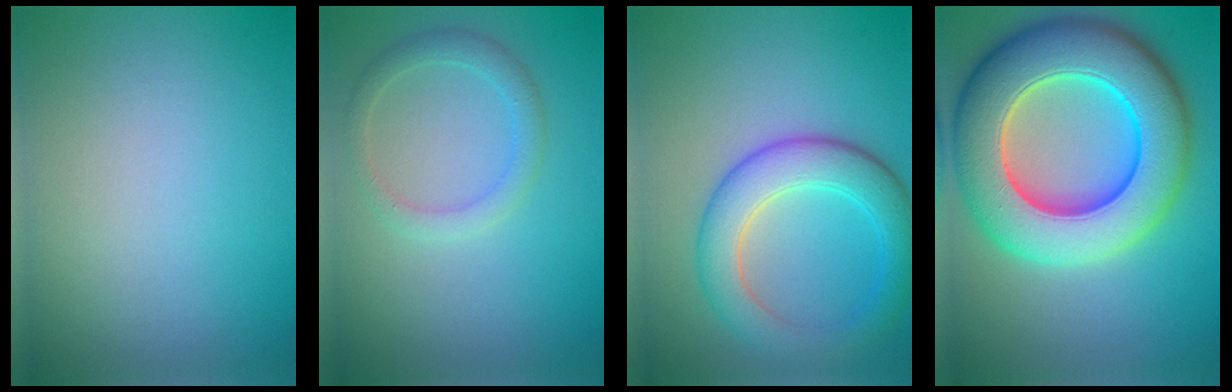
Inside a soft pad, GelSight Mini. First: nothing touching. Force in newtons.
{"total": 2.1, "press": 2.1, "slide": 0.3}
{"total": 5.7, "press": 5.7, "slide": 0.1}
{"total": 13.2, "press": 13.1, "slide": 2.1}